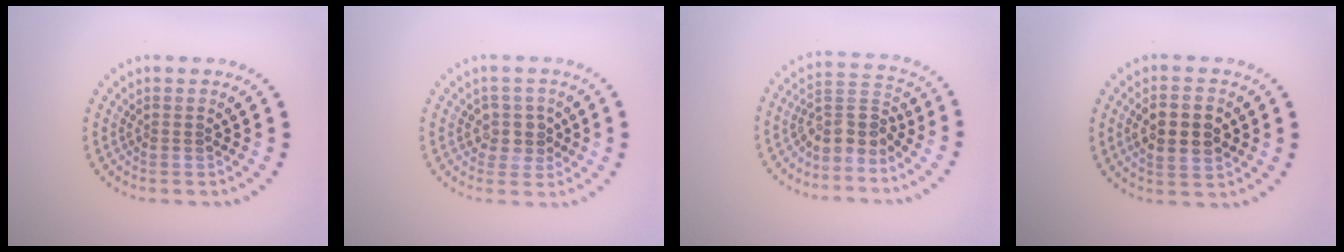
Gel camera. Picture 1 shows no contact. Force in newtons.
{"total": 2.2, "press": 2.0, "slide": 0.9}
{"total": 3.2, "press": 2.5, "slide": 2.1}
{"total": 4.1, "press": 4.1, "slide": 0.3}